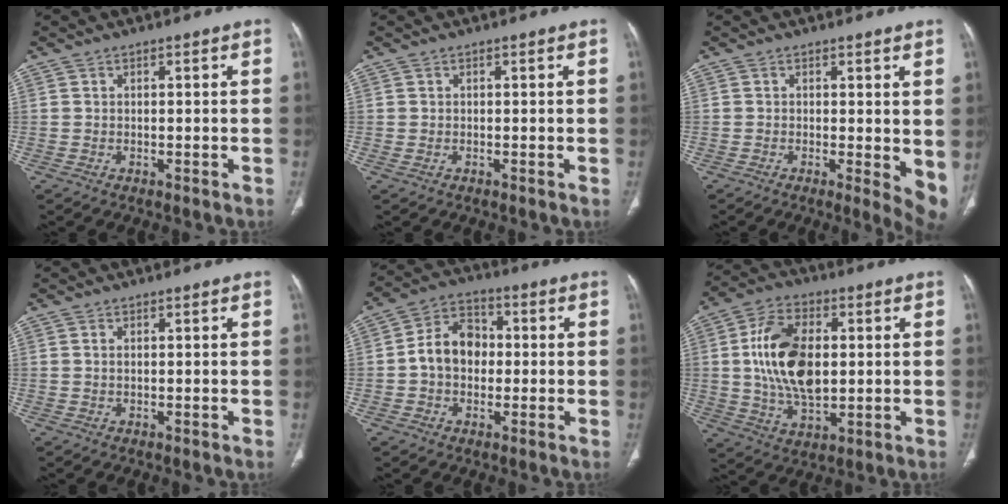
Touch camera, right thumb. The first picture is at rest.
{"total": 0.6, "force": [-0.1, 0.4, 0.4], "torque": [-0.011, -0.002, 0.000]}
{"total": 5.7, "force": [0.3, 1.9, 5.4], "torque": [-0.063, -0.013, 0.003]}
{"total": 0.7, "force": [0.2, 0.3, 0.5], "torque": [-0.015, 0.004, 0.005]}
{"total": 9.4, "force": [-0.3, 7.3, 6.0], "torque": [-0.083, 0.027, -0.017]}
{"total": 15.9, "force": [1.5, 9.4, 12.8], "torque": [-0.225, 0.002, 0.031]}